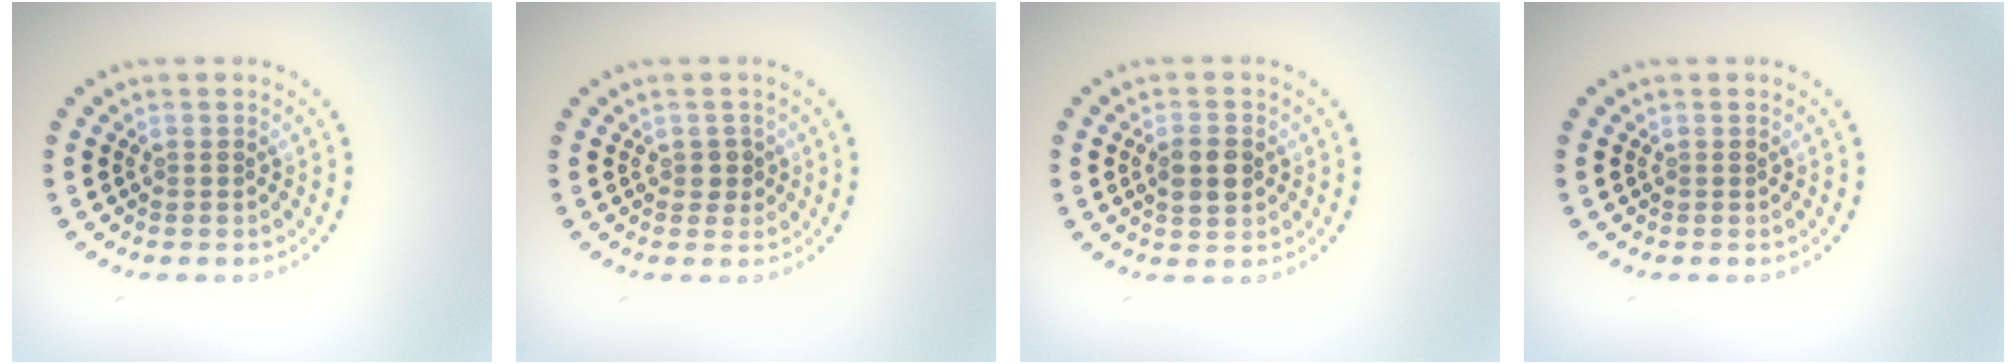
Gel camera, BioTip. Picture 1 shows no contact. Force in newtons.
{"total": 1.1, "press": 1.1, "slide": 0.4}
{"total": 2.8, "press": 2.8, "slide": 0.1}
{"total": 0.0}